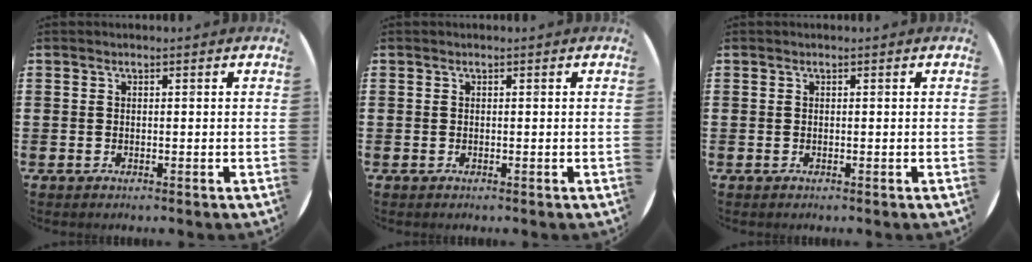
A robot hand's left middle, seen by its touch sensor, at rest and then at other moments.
{"total": 0.0}
{"total": 0.0}